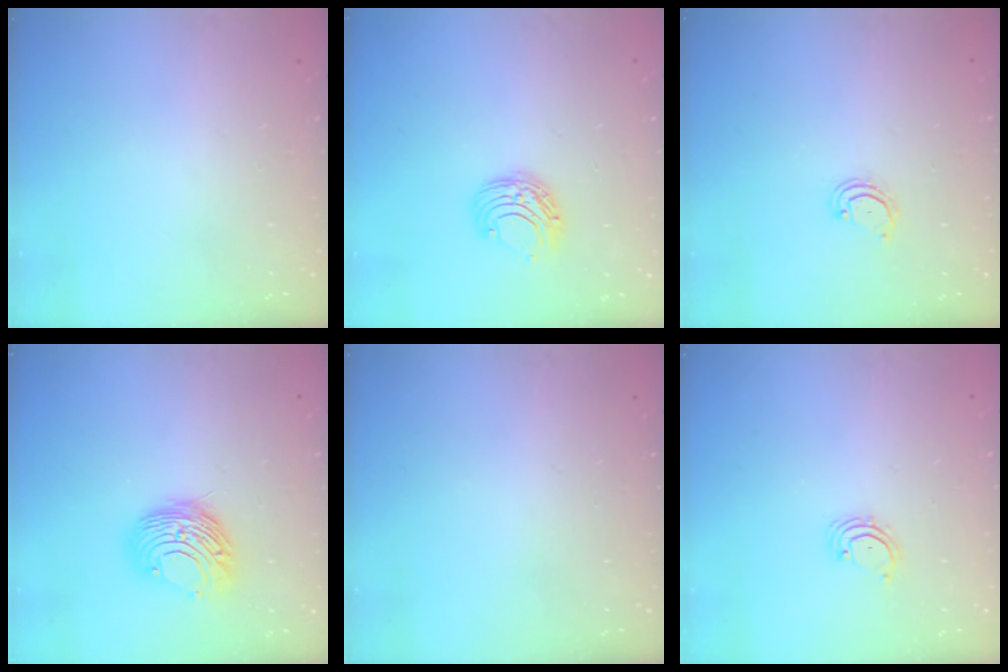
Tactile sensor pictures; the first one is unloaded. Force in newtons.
{"total": 7.6, "press": 7.6, "slide": 0.6}
{"total": 2.8, "press": 2.8, "slide": 0.2}
{"total": 10.6, "press": 10.6, "slide": 0.5}
{"total": 0.0}
{"total": 2.3, "press": 2.3, "slide": 0.5}